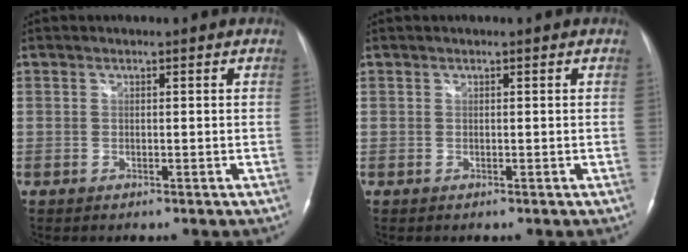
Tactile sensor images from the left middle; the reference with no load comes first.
{"total": 0.0}